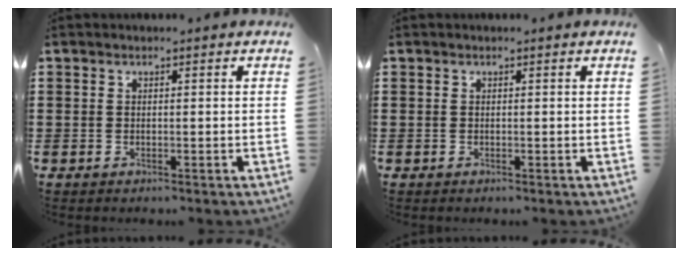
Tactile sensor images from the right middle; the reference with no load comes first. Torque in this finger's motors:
{"motor_torque": [-0.06, -0.01, -0.01, 0.02]}